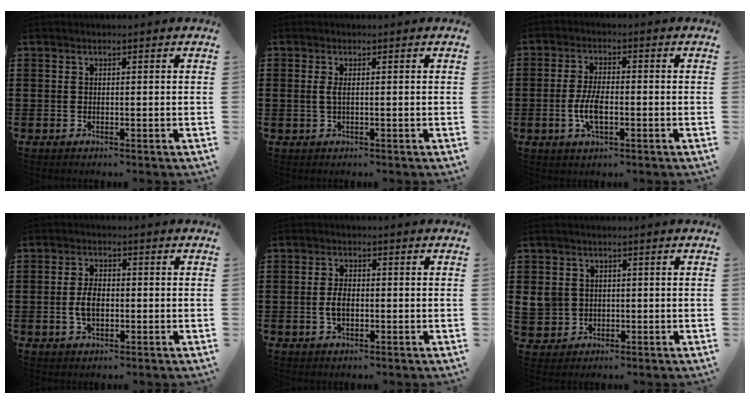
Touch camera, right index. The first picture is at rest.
{"total": 1.3, "force": [-0.1, 0.4, 1.2], "torque": [-0.033, -0.002, -0.005]}
{"total": 5.3, "force": [-1.2, 2.2, 4.7], "torque": [-0.102, 0.001, -0.027]}
{"total": 3.7, "force": [-0.5, 2.1, 3.0], "torque": [-0.071, -0.001, -0.014]}
{"total": 2.9, "force": [-0.5, 1.6, 2.4], "torque": [-0.054, 0.000, -0.010]}
{"total": 3.9, "force": [0.1, 3.7, 1.1], "torque": [-0.051, 0.006, -0.002]}